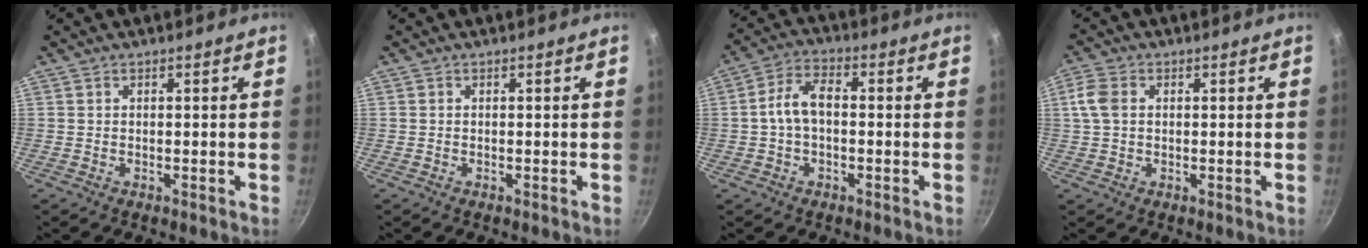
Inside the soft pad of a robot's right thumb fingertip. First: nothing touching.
{"total": 0.0}
{"total": 6.8, "force": [-0.4, 4.2, 5.3], "torque": [-0.095, 0.030, -0.014]}
{"total": 4.6, "force": [0.8, 3.4, 3.1], "torque": [-0.062, 0.009, 0.011]}